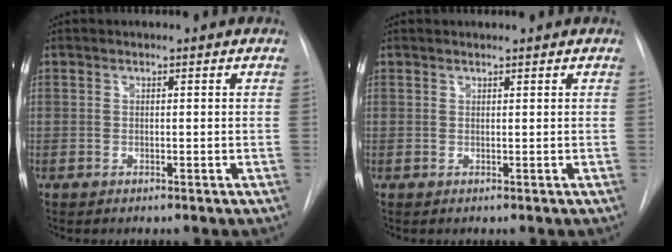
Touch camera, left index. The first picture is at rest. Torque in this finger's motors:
{"motor_torque": [-0.21, 0.00, -0.27, 0.01]}